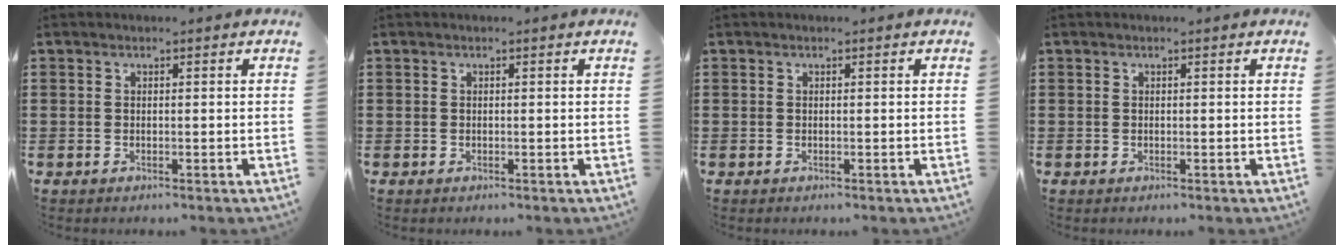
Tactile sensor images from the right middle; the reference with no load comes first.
{"total": 0.0}
{"total": 0.0}
{"total": 0.0}